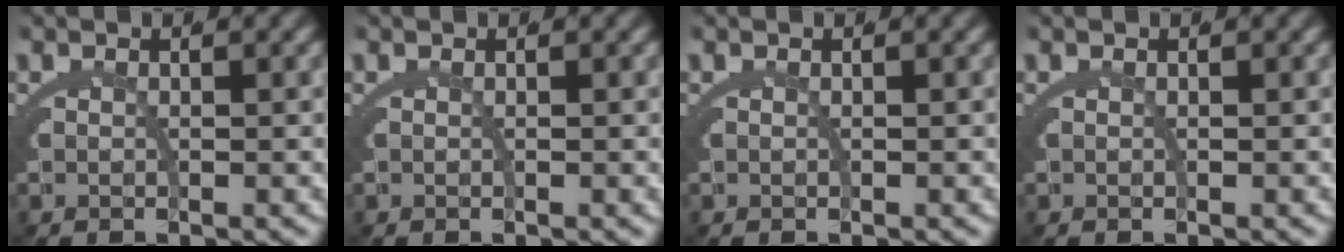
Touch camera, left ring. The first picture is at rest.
{"total": 0.0}
{"total": 0.0}
{"total": 0.0}